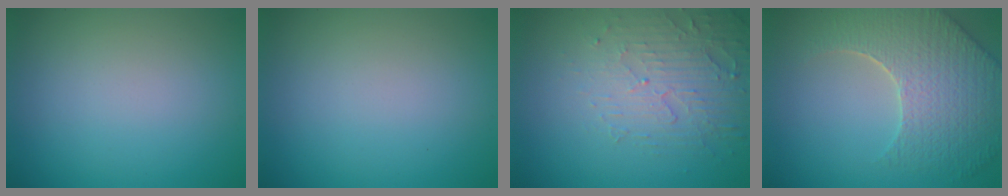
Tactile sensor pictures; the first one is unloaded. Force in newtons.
{"total": 0.0}
{"total": 5.0, "press": 3.3, "slide": 3.8}
{"total": 7.0, "press": 5.5, "slide": 4.3}